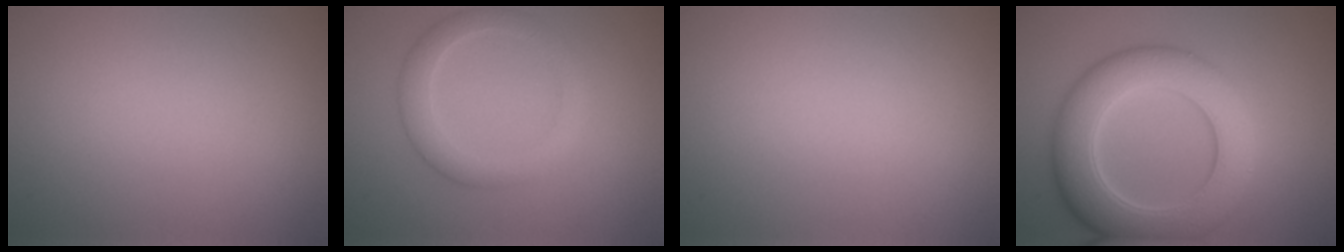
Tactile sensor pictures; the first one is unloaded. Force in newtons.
{"total": 3.1, "press": 3.1, "slide": 0.2}
{"total": 0.0}
{"total": 8.9, "press": 8.8, "slide": 0.3}